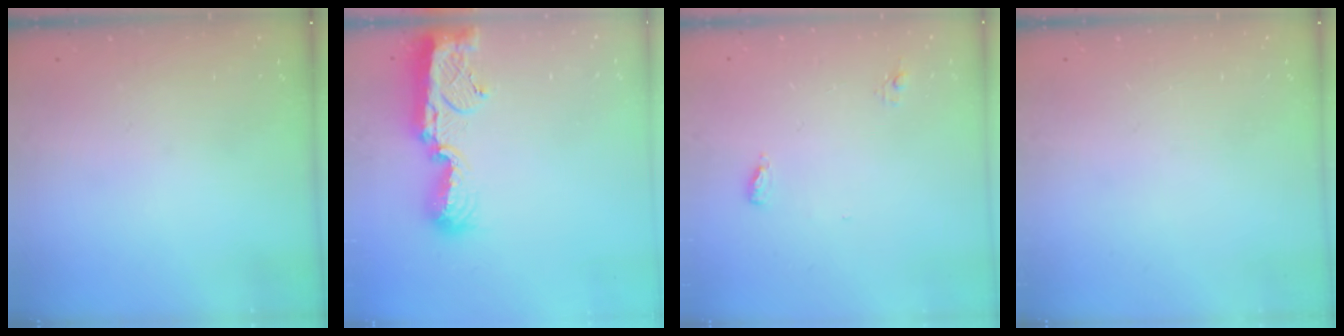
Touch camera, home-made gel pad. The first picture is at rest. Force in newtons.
{"total": 12.6, "press": 12.5, "slide": 1.0}
{"total": 4.7, "press": 4.5, "slide": 1.1}
{"total": 0.0}